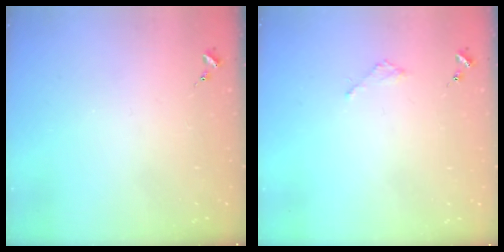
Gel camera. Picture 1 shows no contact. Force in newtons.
{"total": 2.1, "press": 2.1, "slide": 0.2}